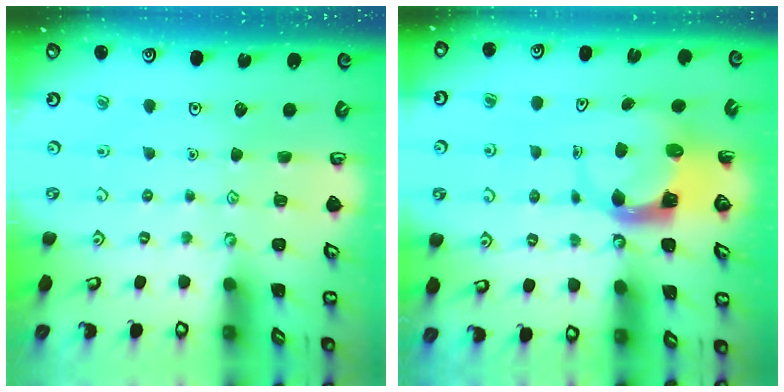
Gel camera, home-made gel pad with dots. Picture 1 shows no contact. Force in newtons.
{"total": 3.9, "press": 3.9, "slide": 0.6}